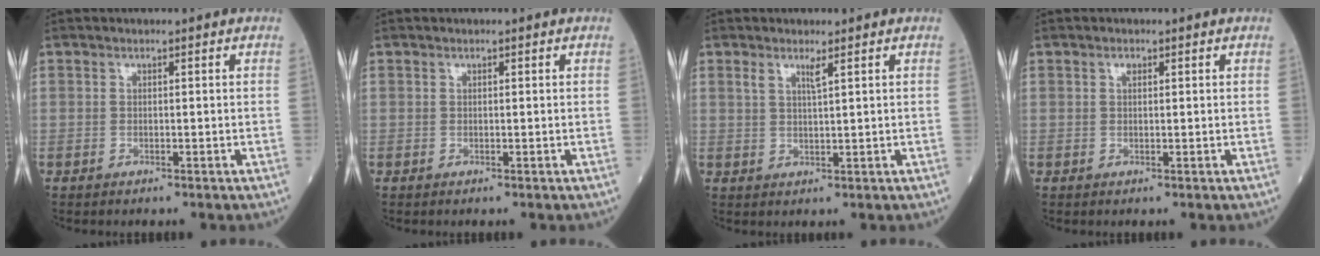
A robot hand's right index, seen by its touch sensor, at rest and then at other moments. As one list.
[{"total": 0.0}, {"total": 1.9, "force": [1.1, 0.0, 1.5], "torque": [-0.034, 0.000, 0.022]}, {"total": 0.8, "force": [0.4, 0.4, 0.5], "torque": [-0.011, -0.001, 0.005]}]